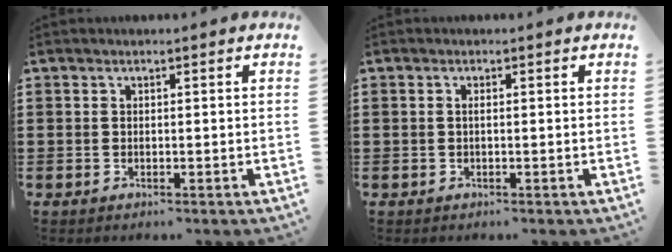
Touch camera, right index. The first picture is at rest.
{"total": 0.6, "force": [0.0, 0.1, 0.6], "torque": [-0.011, -0.003, 0.000]}